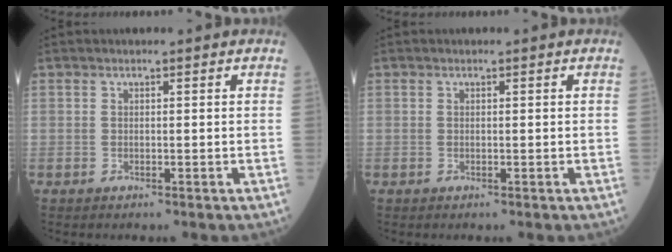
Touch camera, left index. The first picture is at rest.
{"total": 0.0}